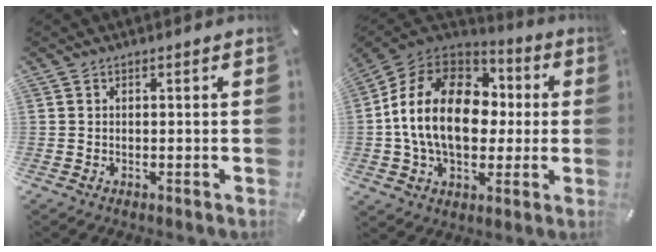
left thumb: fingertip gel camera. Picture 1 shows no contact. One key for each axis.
{"total": 20.0, "fx": 0.1, "fy": 14.7, "fz": 13.6, "tx": -0.285, "ty": 0.020, "tz": 0.003}